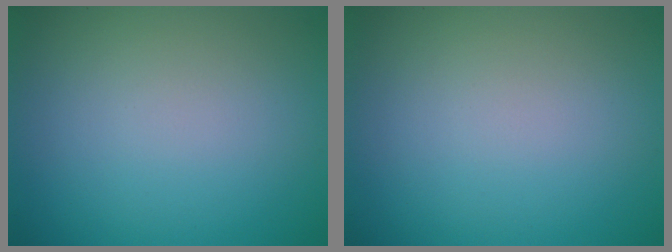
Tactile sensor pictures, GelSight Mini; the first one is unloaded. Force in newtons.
{"total": 0.0}